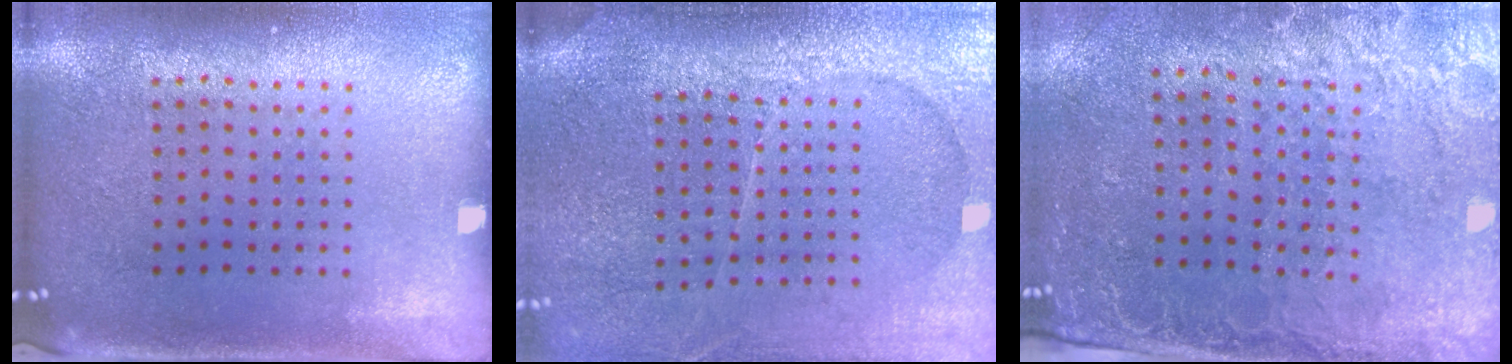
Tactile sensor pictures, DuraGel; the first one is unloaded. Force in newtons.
{"total": 4.1, "press": 3.6, "slide": 2.0}
{"total": 2.6, "press": 2.4, "slide": 1.1}